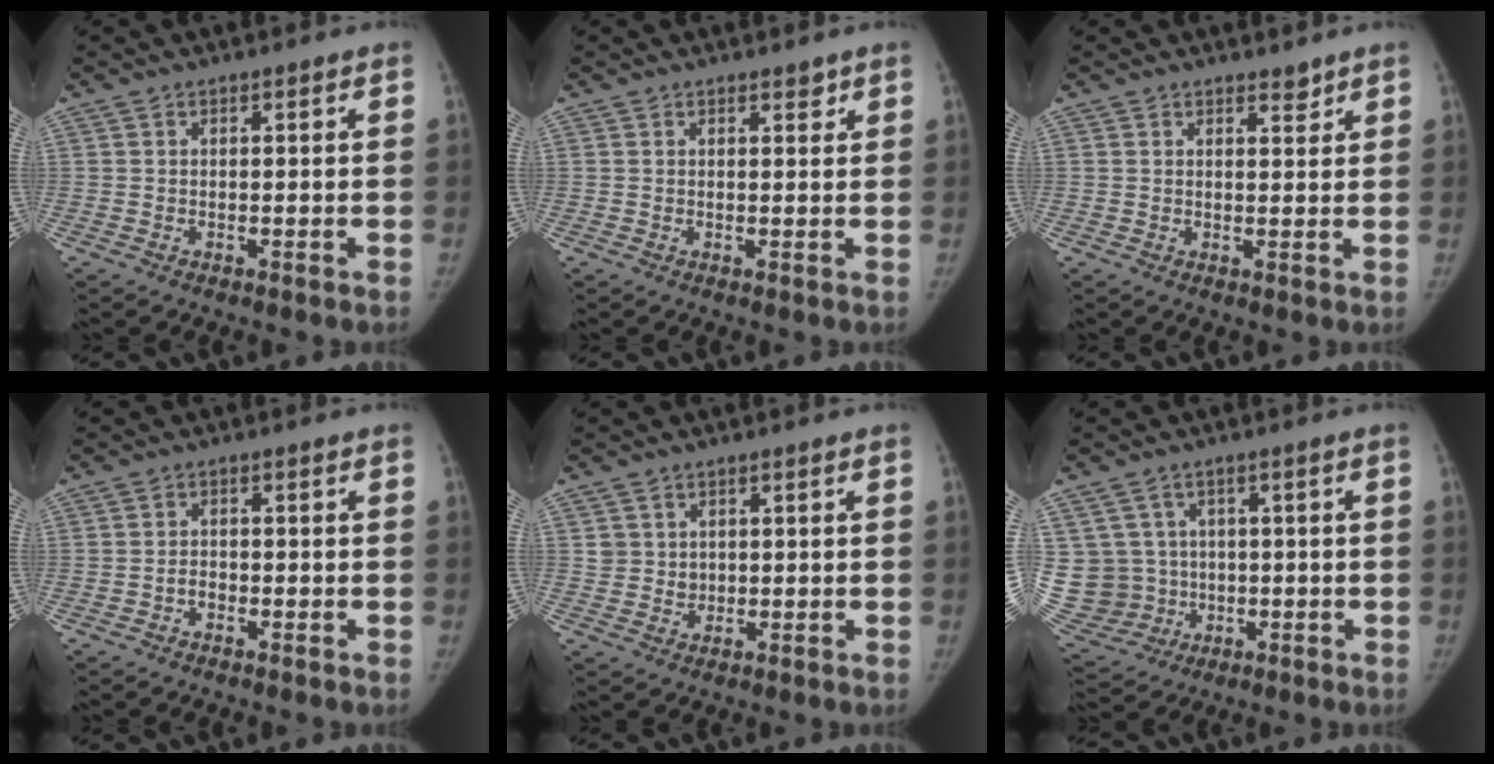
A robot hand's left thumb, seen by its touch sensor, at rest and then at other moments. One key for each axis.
{"total": 1.2, "fx": 0.9, "fy": 0.6, "fz": 0.4, "tx": 0.004, "ty": -0.006, "tz": 0.011}
{"total": 1.6, "fx": 1.5, "fy": 0.6, "fz": 0.4, "tx": 0.008, "ty": -0.013, "tz": 0.020}
{"total": 1.6, "fx": -0.8, "fy": 1.1, "fz": 0.8, "tx": -0.008, "ty": 0.007, "tz": -0.017}
{"total": 3.2, "fx": 0.9, "fy": 3.0, "fz": 0.6, "tx": 0.007, "ty": -0.004, "tz": 0.020}
{"total": 13.3, "fx": 0.4, "fy": 12.8, "fz": 3.6, "tx": -0.081, "ty": 0.027, "tz": 0.032}